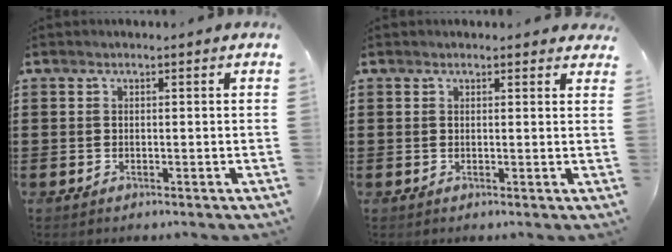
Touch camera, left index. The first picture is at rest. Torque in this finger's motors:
{"motor_torque": [1.25, -0.80, 0.45, 0.04]}